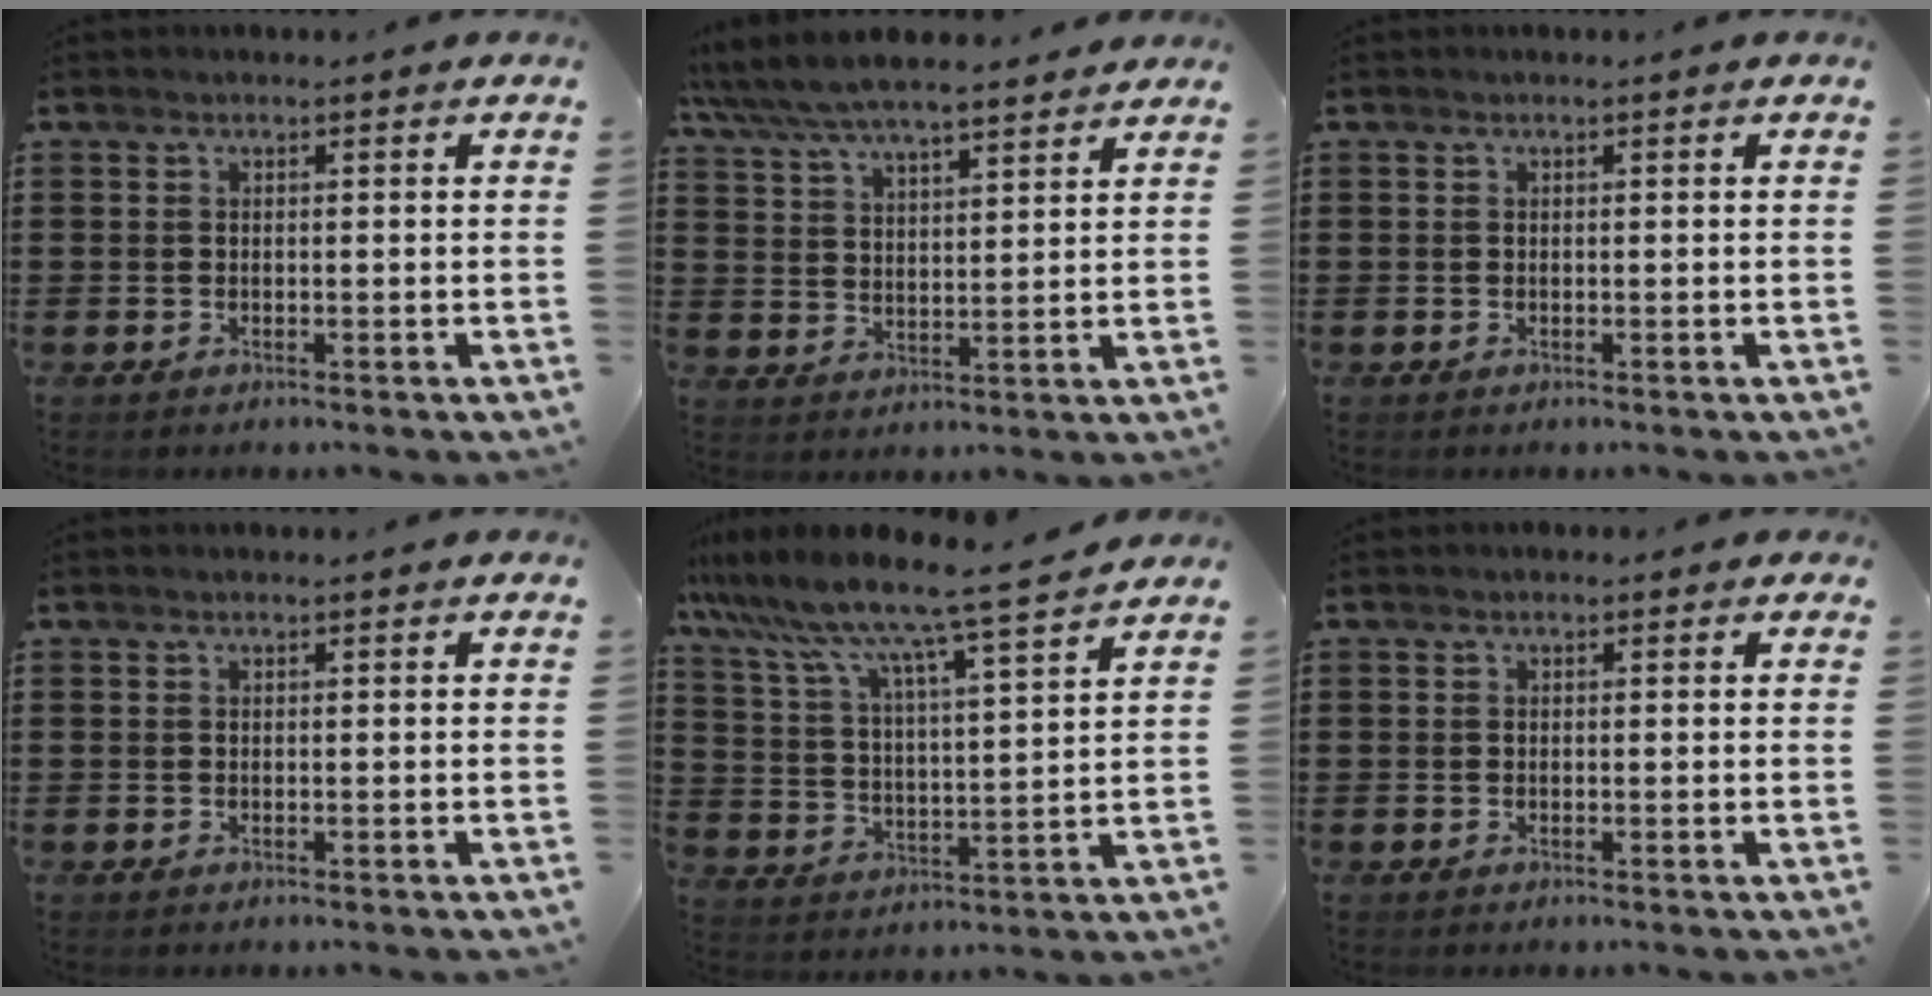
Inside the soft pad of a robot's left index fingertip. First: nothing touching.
{"total": 6.4, "force": [6.0, 1.3, 2.1], "torque": [-0.063, -0.022, 0.106]}
{"total": 0.0}
{"total": 0.0}
{"total": 8.2, "force": [7.3, -0.7, 3.5], "torque": [-0.098, -0.052, 0.117]}
{"total": 0.6, "force": [0.2, 0.5, 0.3], "torque": [-0.006, 0.005, 0.002]}